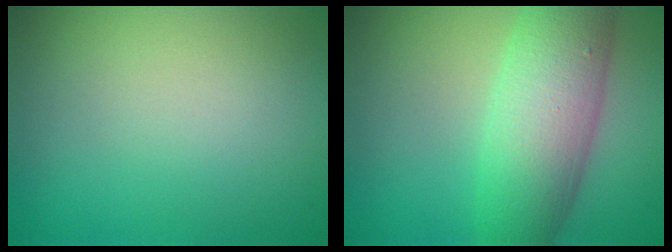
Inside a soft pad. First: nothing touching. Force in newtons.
{"total": 7.5, "press": 7.5, "slide": 0.2}